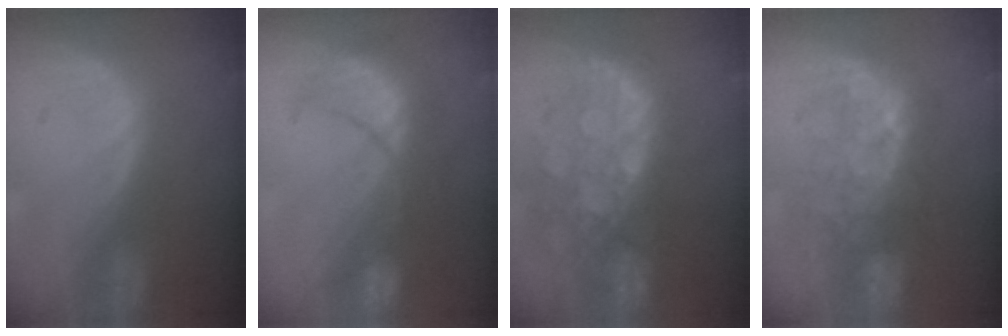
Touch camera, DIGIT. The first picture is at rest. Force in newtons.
{"total": 8.7, "press": 8.4, "slide": 2.1}
{"total": 11.2, "press": 9.8, "slide": 5.5}
{"total": 7.9, "press": 7.8, "slide": 1.5}